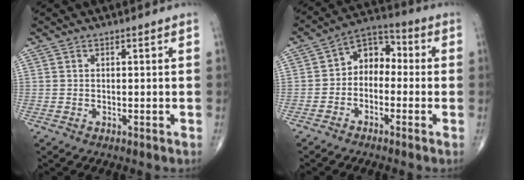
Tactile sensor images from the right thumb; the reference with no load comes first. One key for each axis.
{"total": 7.6, "fx": -0.9, "fy": 5.6, "fz": 5.0, "tx": -0.046, "ty": 0.037, "tz": -0.038}